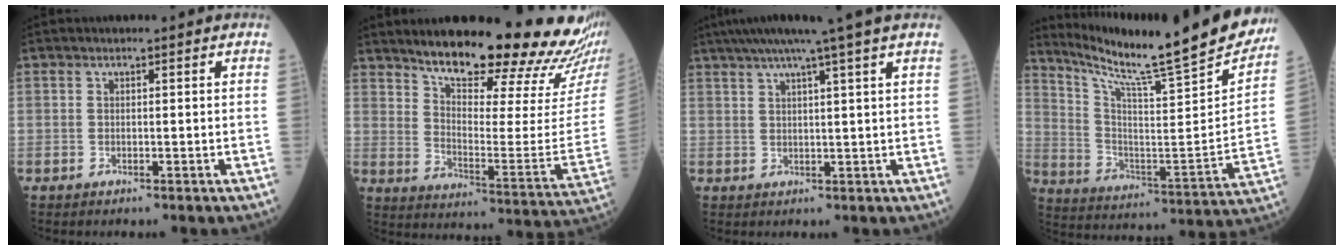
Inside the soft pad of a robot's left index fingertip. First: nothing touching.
{"total": 24.6, "force": [21.0, 1.8, 12.8], "torque": [-0.190, -0.082, 0.273]}
{"total": 9.1, "force": [6.9, -2.2, 5.5], "torque": [-0.081, 0.018, 0.089]}
{"total": 26.9, "force": [23.8, -0.1, 12.7], "torque": [-0.212, -0.098, 0.335]}